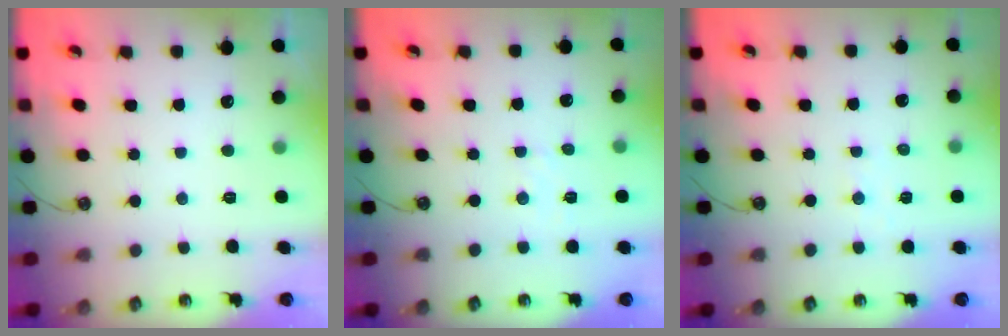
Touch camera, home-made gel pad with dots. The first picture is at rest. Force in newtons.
{"total": 2.7, "press": 2.7, "slide": 0.4}
{"total": 2.9, "press": 2.9, "slide": 0.4}